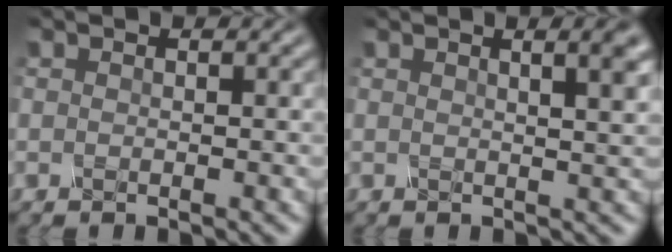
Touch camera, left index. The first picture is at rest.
{"total": 6.0, "force": [2.5, 2.6, 4.9], "torque": [-0.017, 0.052, 0.005]}